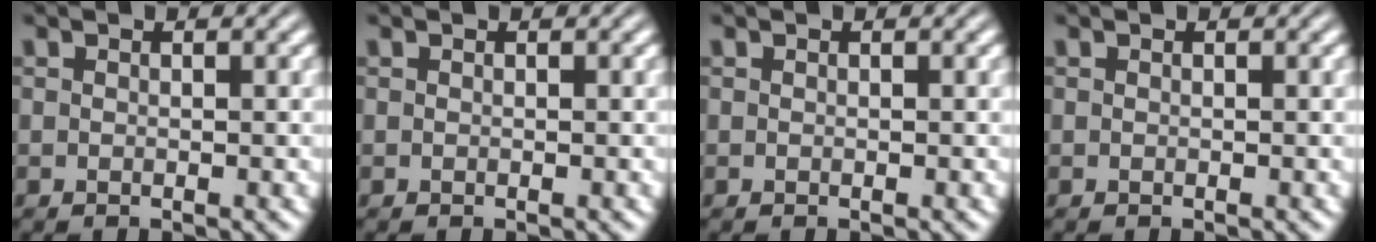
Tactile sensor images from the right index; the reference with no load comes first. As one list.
[{"total": 0.0}, {"total": 0.0}, {"total": 0.0}]